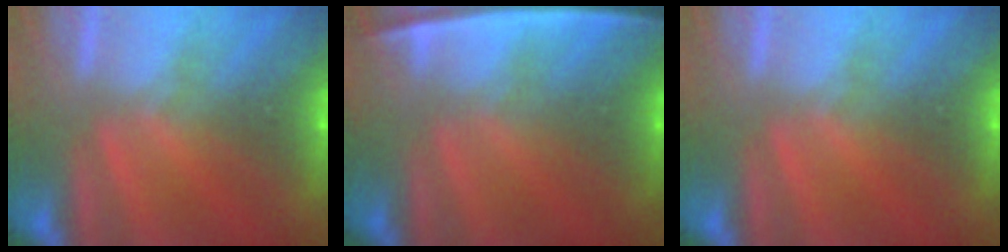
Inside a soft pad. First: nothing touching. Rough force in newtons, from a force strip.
{"total": 2.4}
{"total": 0.0}